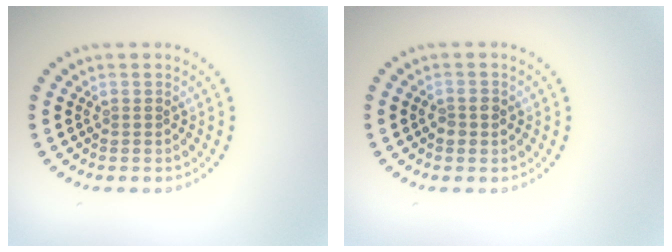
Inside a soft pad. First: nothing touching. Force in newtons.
{"total": 1.4, "press": 1.4, "slide": 0.3}